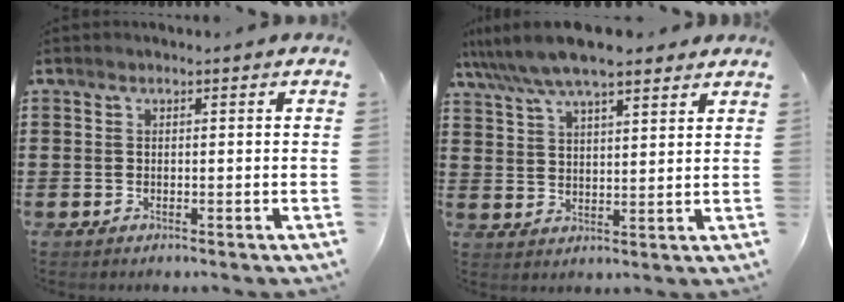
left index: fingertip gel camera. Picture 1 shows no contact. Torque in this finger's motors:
{"motor_torque": [0.79, -1.34, 1.05, 0.21]}